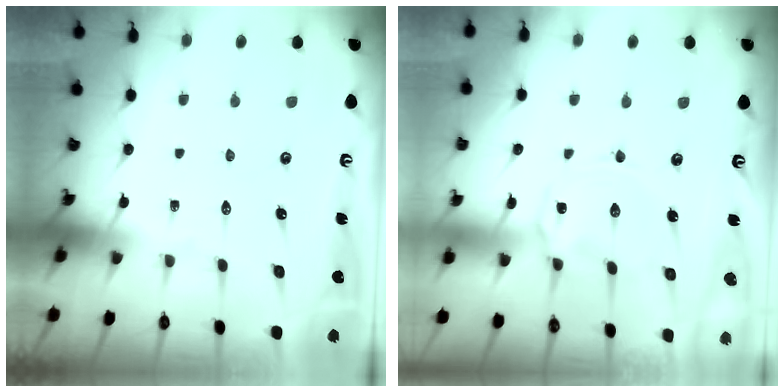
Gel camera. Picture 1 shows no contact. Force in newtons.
{"total": 2.0, "press": 2.0, "slide": 0.5}